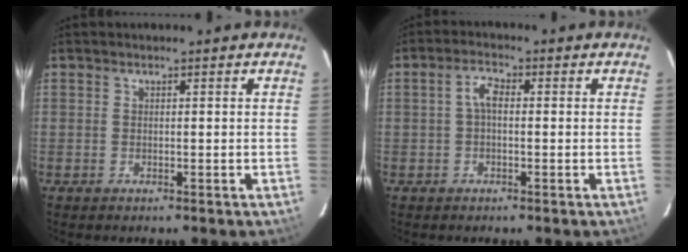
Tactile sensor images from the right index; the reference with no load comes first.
{"total": 2.8, "force": [-0.1, 1.3, 2.4], "torque": [-0.050, 0.010, 0.000]}